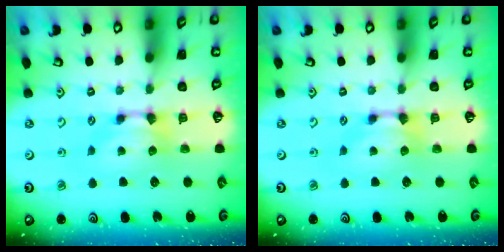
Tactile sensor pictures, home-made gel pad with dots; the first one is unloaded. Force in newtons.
{"total": 0.0}